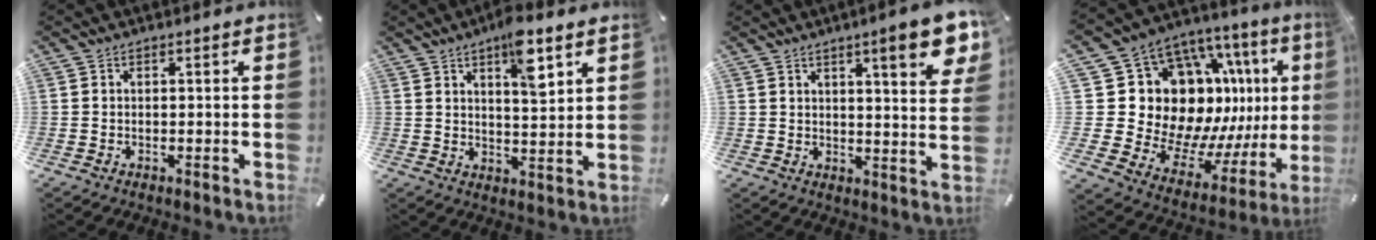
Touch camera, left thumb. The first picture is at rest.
{"total": 7.9, "force": [4.8, 2.3, 5.8], "torque": [-0.086, -0.022, 0.075]}
{"total": 10.7, "force": [6.2, 2.5, 8.3], "torque": [-0.111, -0.032, 0.097]}
{"total": 21.7, "force": [6.0, 16.4, 12.8], "torque": [-0.204, -0.091, 0.161]}